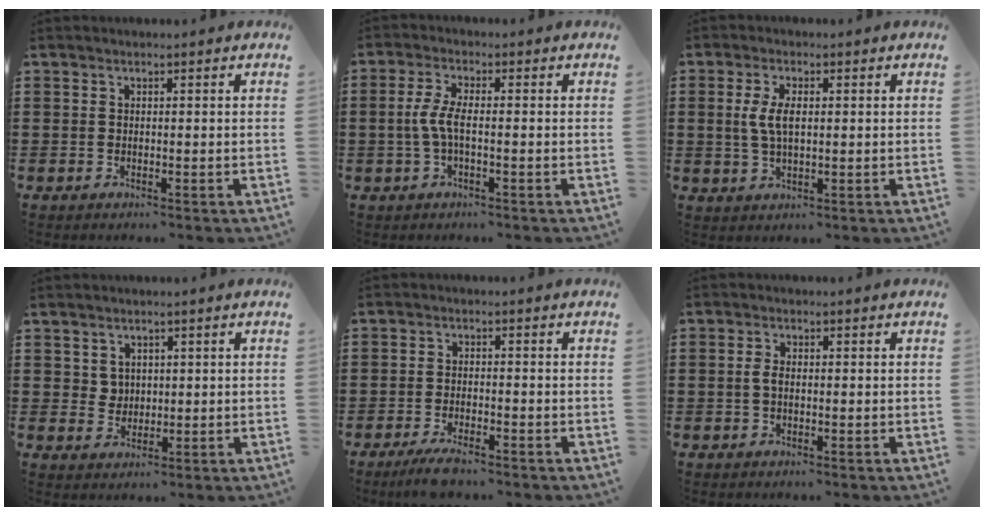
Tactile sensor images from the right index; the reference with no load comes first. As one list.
[{"total": 4.0, "force": [-0.6, 1.1, 3.8], "torque": [-0.098, -0.006, -0.022]}, {"total": 4.6, "force": [0.6, 2.1, 4.1], "torque": [-0.098, 0.004, 0.004]}, {"total": 2.5, "force": [1.5, 2.0, 0.4], "torque": [-0.016, 0.010, 0.028]}, {"total": 3.3, "force": [-2.8, 0.3, 1.7], "torque": [-0.035, -0.002, -0.055]}, {"total": 1.8, "force": [-0.1, 1.0, 1.6], "torque": [-0.039, 0.002, -0.005]}]